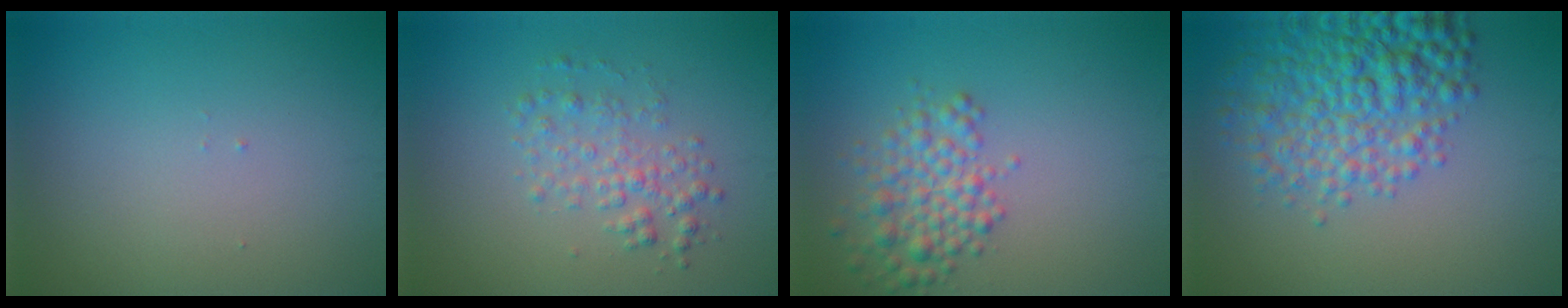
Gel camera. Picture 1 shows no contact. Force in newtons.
{"total": 2.5, "press": 2.5, "slide": 0.0}
{"total": 3.6, "press": 3.6, "slide": 0.1}
{"total": 6.8, "press": 6.8, "slide": 0.2}